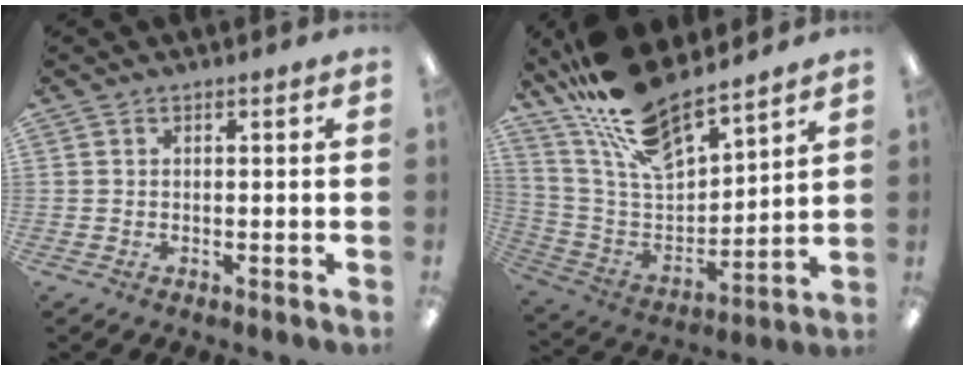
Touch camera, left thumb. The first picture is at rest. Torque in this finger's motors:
{"motor_torque": [1.36, -0.03, 1.55, -1.22, 0.42]}